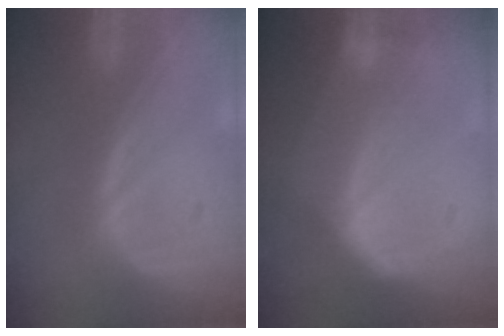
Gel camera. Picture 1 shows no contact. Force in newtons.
{"total": 7.4, "press": 6.4, "slide": 3.8}